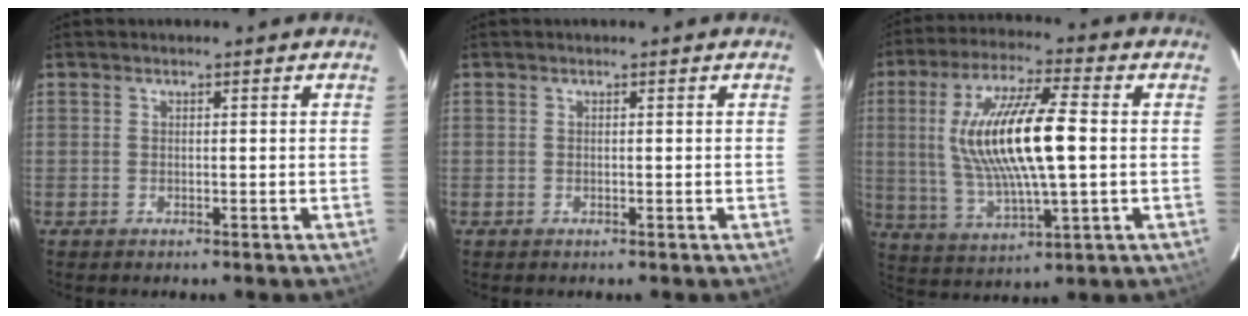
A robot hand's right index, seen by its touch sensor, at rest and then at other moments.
{"total": 0.0}
{"total": 17.3, "force": [1.3, 4.1, 16.8], "torque": [-0.320, 0.002, 0.032]}